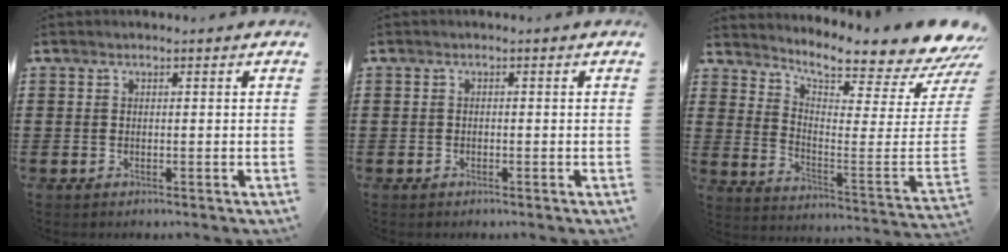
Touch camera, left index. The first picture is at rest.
{"total": 0.6, "force": [-0.5, 0.3, 0.0], "torque": [-0.003, 0.002, -0.012]}
{"total": 7.3, "force": [6.6, -0.1, 3.2], "torque": [-0.073, -0.073, 0.103]}